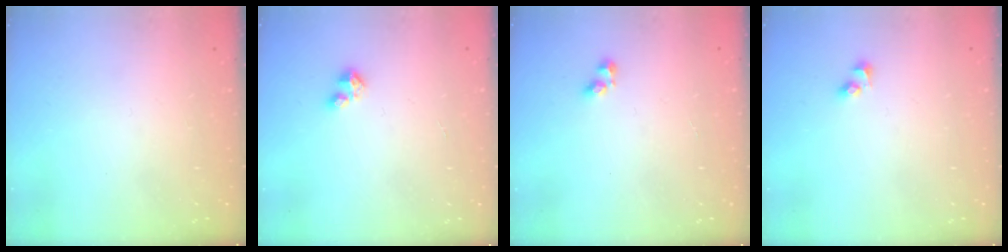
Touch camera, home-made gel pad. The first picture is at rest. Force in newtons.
{"total": 2.1, "press": 2.1, "slide": 0.2}
{"total": 3.1, "press": 3.1, "slide": 0.5}
{"total": 2.7, "press": 2.5, "slide": 1.2}